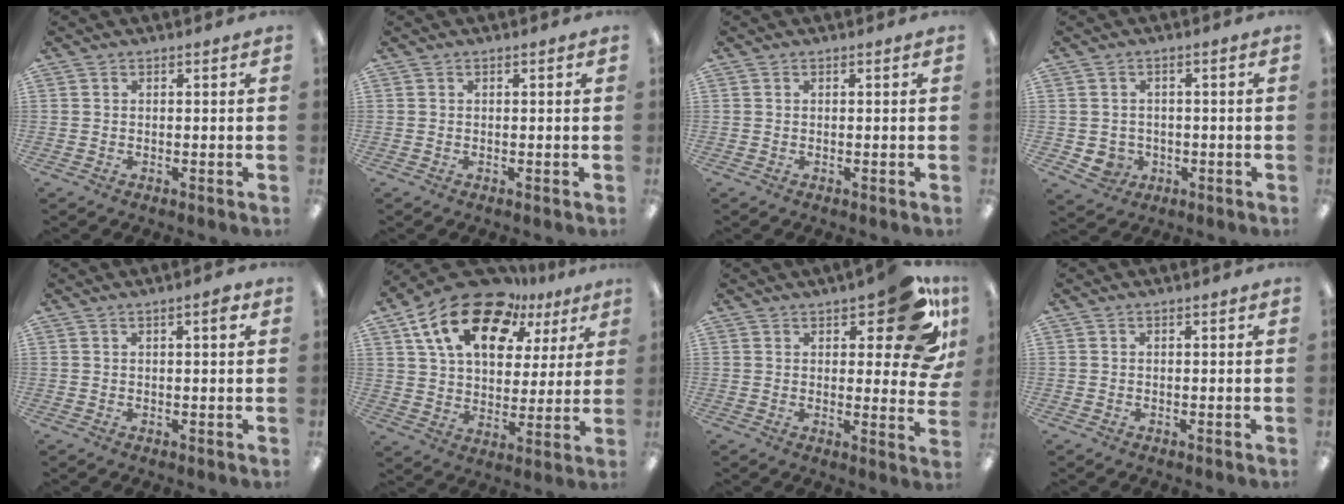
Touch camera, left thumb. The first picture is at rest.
{"total": 0.0}
{"total": 0.0}
{"total": 3.8, "force": [-1.1, 3.5, 0.9], "torque": [-0.027, 0.006, -0.018]}
{"total": 2.5, "force": [1.3, 0.4, 2.1], "torque": [-0.029, -0.001, 0.016]}
{"total": 19.6, "force": [12.1, 10.7, 11.1], "torque": [-0.200, -0.061, 0.215]}
{"total": 14.1, "force": [7.6, 5.1, 10.8], "torque": [-0.133, -0.041, 0.122]}
{"total": 0.0}